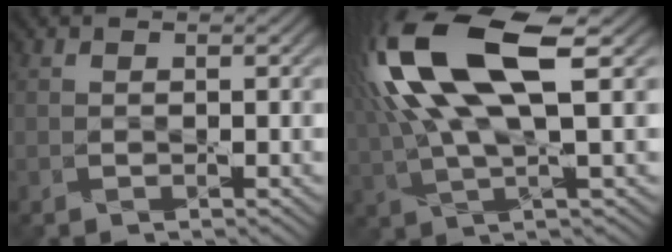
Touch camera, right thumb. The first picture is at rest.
{"total": 15.6, "force": [4.4, 5.3, 14.0], "torque": [-0.327, 0.020, 0.079]}